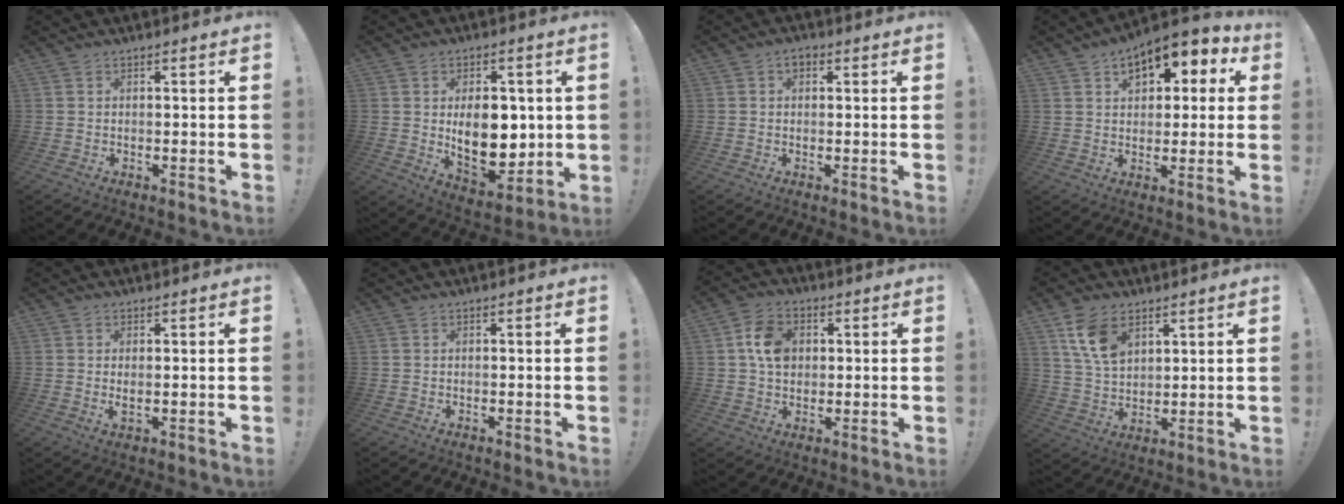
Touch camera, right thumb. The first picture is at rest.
{"total": 14.7, "force": [1.3, 9.7, 11.0], "torque": [-0.156, -0.020, 0.026]}
{"total": 2.3, "force": [0.7, 1.4, 1.7], "torque": [-0.029, 0.004, 0.013]}
{"total": 10.5, "force": [5.3, 6.5, 6.2], "torque": [-0.085, -0.026, 0.096]}
{"total": 2.0, "force": [0.7, 0.4, 1.8], "torque": [-0.027, -0.005, 0.010]}
{"total": 0.0}
{"total": 9.5, "force": [1.9, 7.5, 5.6], "torque": [-0.086, 0.015, 0.040]}
{"total": 10.9, "force": [5.8, 6.8, 6.3], "torque": [-0.118, -0.018, 0.112]}